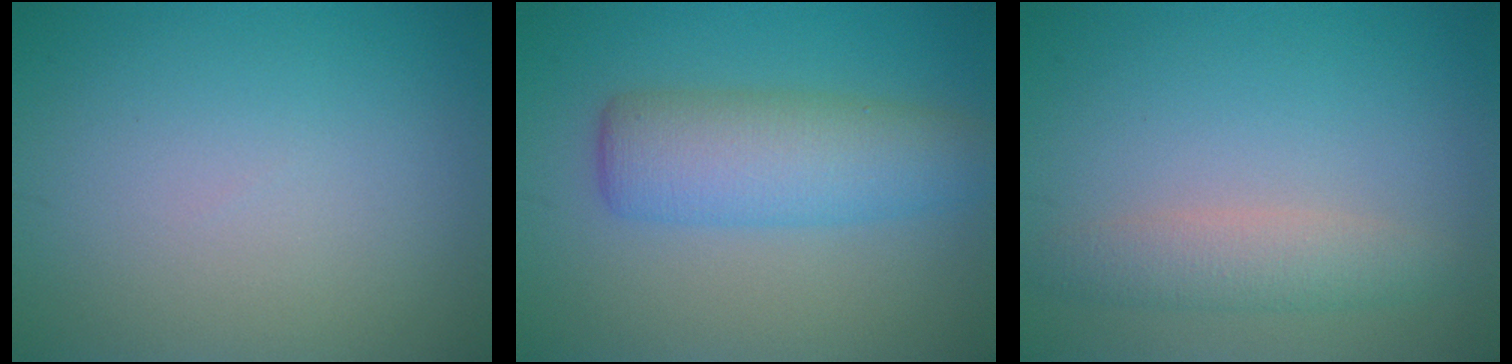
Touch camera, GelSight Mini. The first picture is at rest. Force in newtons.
{"total": 5.7, "press": 5.7, "slide": 0.4}
{"total": 2.8, "press": 2.8, "slide": 0.0}